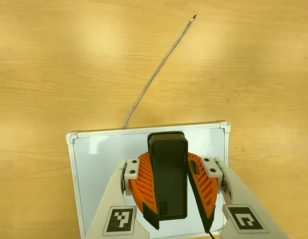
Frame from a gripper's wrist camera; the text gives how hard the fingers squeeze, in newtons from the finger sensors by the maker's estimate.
{"total": 8.7, "left": 9.2, "right": 8.2}